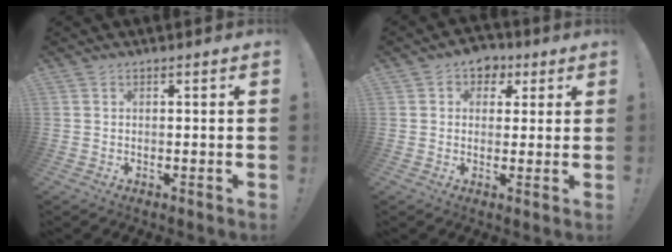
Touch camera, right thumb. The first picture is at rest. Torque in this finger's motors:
{"motor_torque": [0.23, 0.41, 0.06, 0.02, 0.17]}